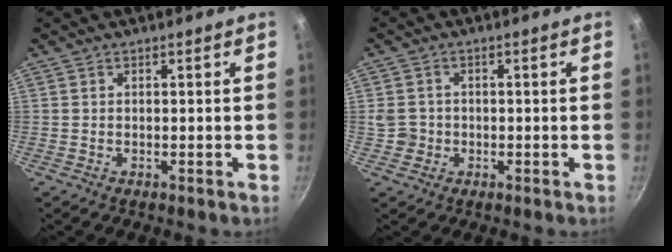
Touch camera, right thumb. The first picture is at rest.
{"total": 3.6, "force": [-0.5, 3.3, 1.2], "torque": [-0.008, 0.006, -0.010]}